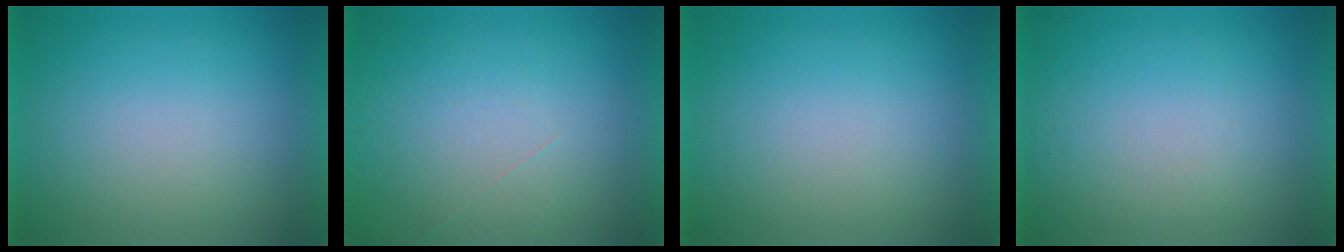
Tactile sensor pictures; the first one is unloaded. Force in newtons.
{"total": 1.2}
{"total": 0.0}
{"total": 1.0}